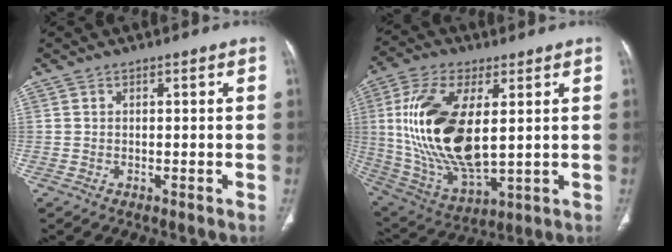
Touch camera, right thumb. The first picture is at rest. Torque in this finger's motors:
{"motor_torque": [1.58, 3.43, 2.05, -0.04, 0.68]}